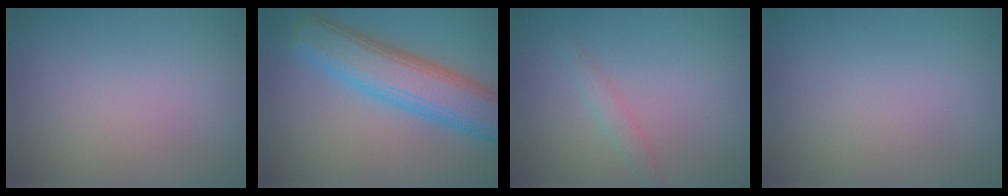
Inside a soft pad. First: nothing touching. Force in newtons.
{"total": 7.7, "press": 7.7, "slide": 0.4}
{"total": 1.4, "press": 1.4, "slide": 0.1}
{"total": 0.0}